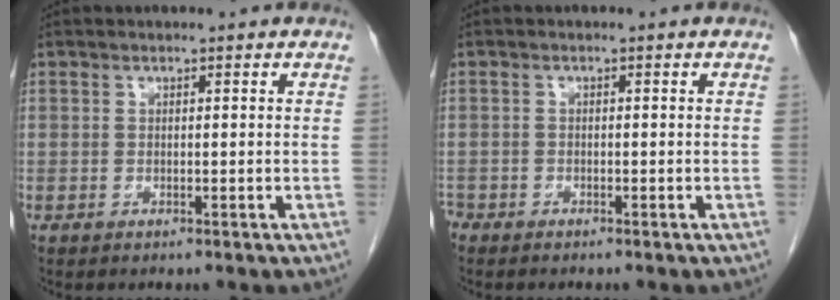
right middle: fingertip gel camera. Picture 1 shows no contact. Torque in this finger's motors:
{"motor_torque": [-0.01, -0.10, -0.01, -0.02]}